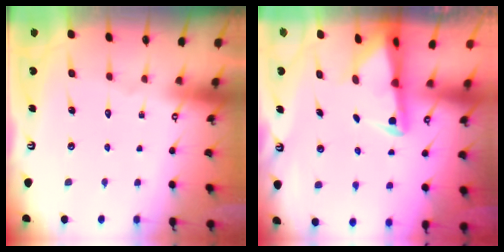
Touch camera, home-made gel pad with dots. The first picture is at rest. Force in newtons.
{"total": 2.5, "press": 2.5, "slide": 0.6}